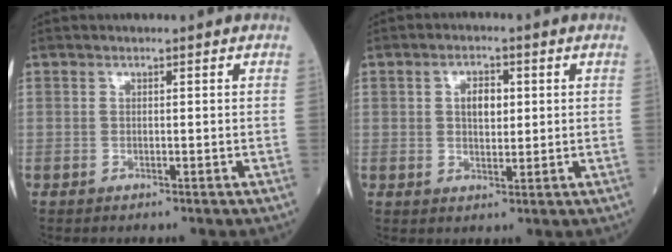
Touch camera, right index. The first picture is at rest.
{"total": 3.9, "force": [0.9, 2.0, 3.2], "torque": [-0.054, 0.003, 0.015]}